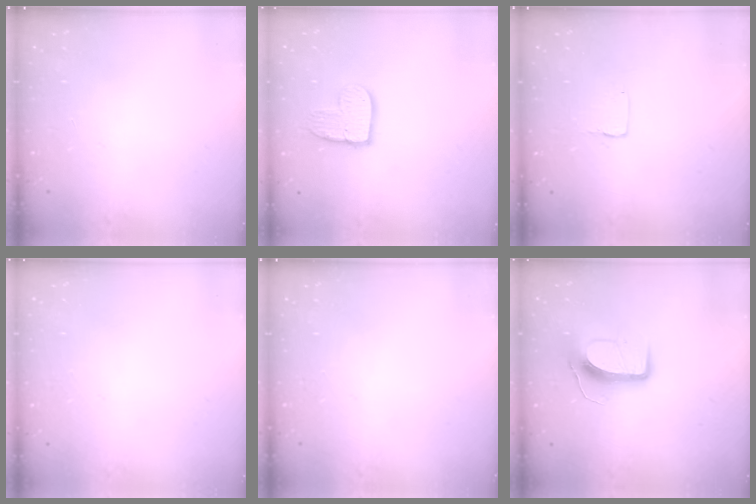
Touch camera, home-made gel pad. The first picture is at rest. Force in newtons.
{"total": 10.7, "press": 10.7, "slide": 1.0}
{"total": 1.0, "press": 1.0, "slide": 0.1}
{"total": 0.0}
{"total": 0.0}
{"total": 10.6, "press": 10.6, "slide": 0.1}